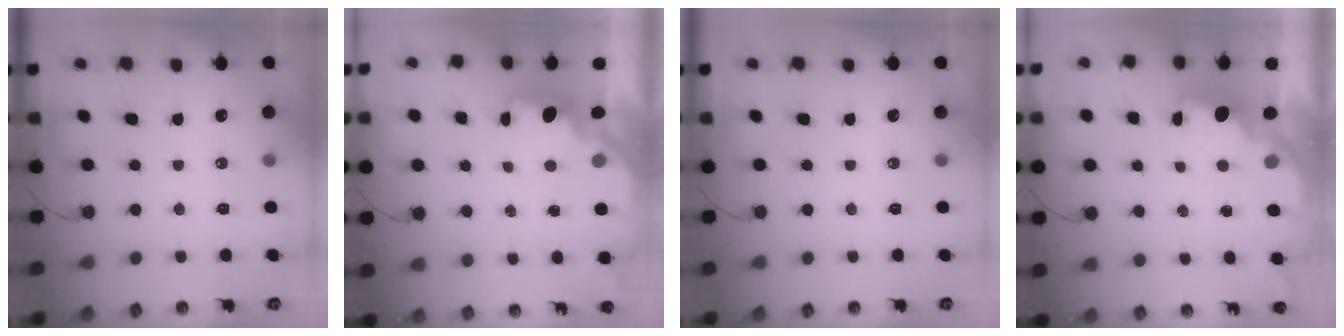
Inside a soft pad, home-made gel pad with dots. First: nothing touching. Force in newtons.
{"total": 2.1, "press": 2.0, "slide": 0.8}
{"total": 0.0}
{"total": 2.0, "press": 2.0, "slide": 0.5}